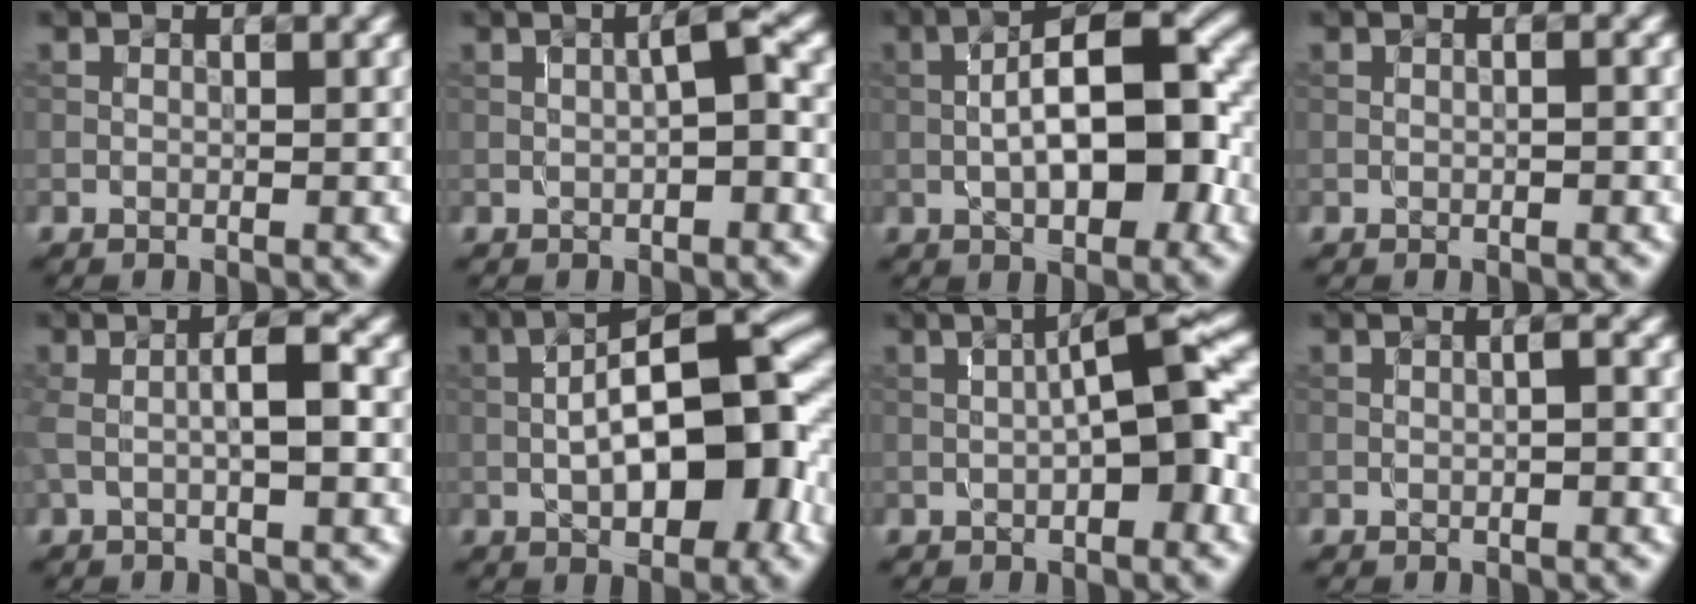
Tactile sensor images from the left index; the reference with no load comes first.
{"total": 2.7, "force": [0.1, 0.4, 2.6], "torque": [-0.043, 0.008, 0.000]}
{"total": 10.0, "force": [-0.5, 3.5, 9.4], "torque": [-0.136, 0.020, -0.013]}
{"total": 1.0, "force": [0.1, 0.3, 0.9], "torque": [-0.010, -0.002, -0.004]}
{"total": 3.7, "force": [0.2, 0.7, 3.6], "torque": [-0.060, 0.008, 0.002]}
{"total": 12.2, "force": [-0.9, 4.5, 11.3], "torque": [-0.165, 0.020, -0.020]}
{"total": 6.5, "force": [-0.1, 1.5, 6.3], "torque": [-0.094, 0.011, -0.004]}
{"total": 1.3, "force": [0.1, 0.3, 1.3], "torque": [-0.010, -0.004, 0.002]}